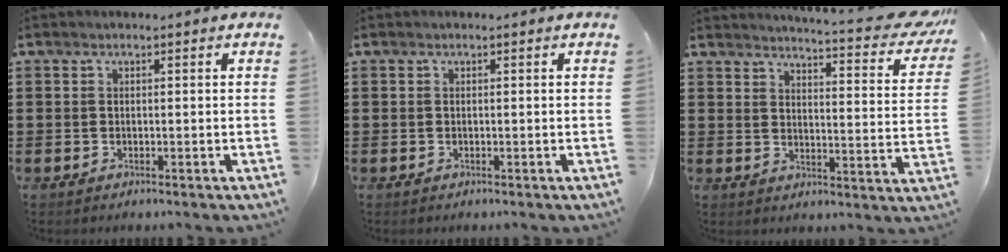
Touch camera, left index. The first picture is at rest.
{"total": 0.0}
{"total": 5.6, "force": [5.0, -0.3, 2.4], "torque": [-0.045, -0.045, 0.079]}